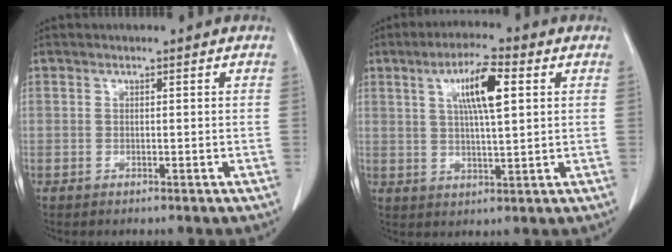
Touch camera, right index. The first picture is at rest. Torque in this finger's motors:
{"motor_torque": [0.31, 0.17, 0.27, 0.10]}